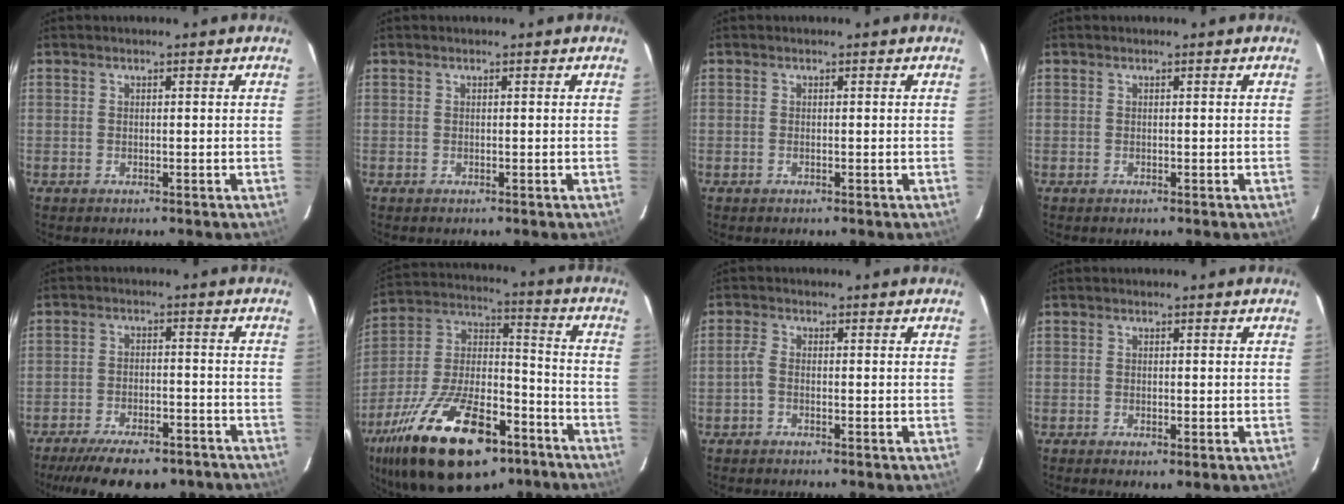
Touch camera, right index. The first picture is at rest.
{"total": 0.0}
{"total": 0.0}
{"total": 0.0}
{"total": 16.1, "force": [-12.9, 5.4, 8.0], "torque": [-0.167, -0.024, -0.184]}
{"total": 29.0, "force": [-16.9, 12.9, 19.7], "torque": [-0.376, -0.009, -0.269]}
{"total": 1.6, "force": [-0.7, 0.7, 1.3], "torque": [-0.034, 0.004, -0.020]}
{"total": 3.2, "force": [-1.8, 1.1, 2.4], "torque": [-0.049, -0.014, -0.025]}